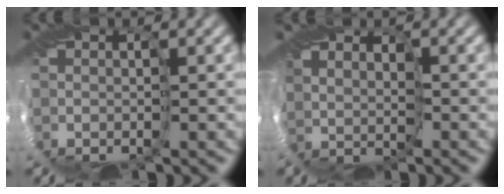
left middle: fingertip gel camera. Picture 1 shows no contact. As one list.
[{"total": 1.6, "force": [1.3, 0.6, -0.8], "torque": [0.013, -0.002, 0.027]}]